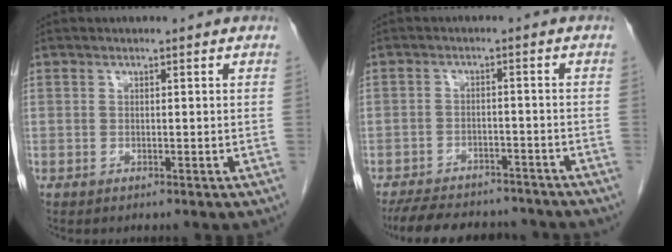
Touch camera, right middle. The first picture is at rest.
{"total": 13.8, "force": [-12.1, 4.6, 4.8], "torque": [-0.090, 0.002, -0.166]}